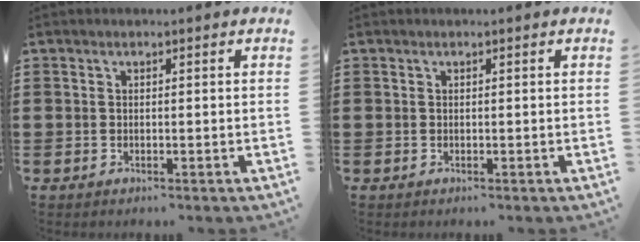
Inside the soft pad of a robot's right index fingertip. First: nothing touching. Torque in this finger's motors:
{"motor_torque": [-0.07, 0.07, 0.00, 0.00]}